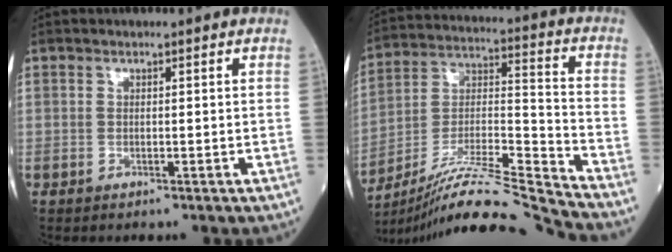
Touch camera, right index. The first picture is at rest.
{"total": 18.3, "force": [-16.7, -2.5, 6.9], "torque": [-0.135, 0.015, -0.295]}